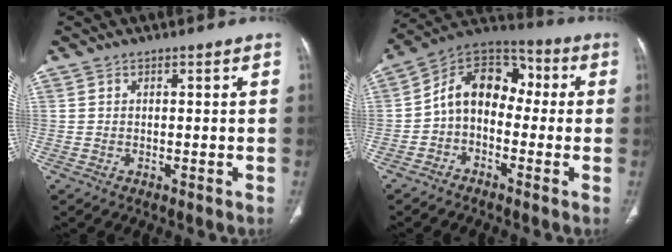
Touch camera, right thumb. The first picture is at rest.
{"total": 11.9, "force": [-1.0, 8.5, 8.2], "torque": [-0.108, 0.054, -0.038]}